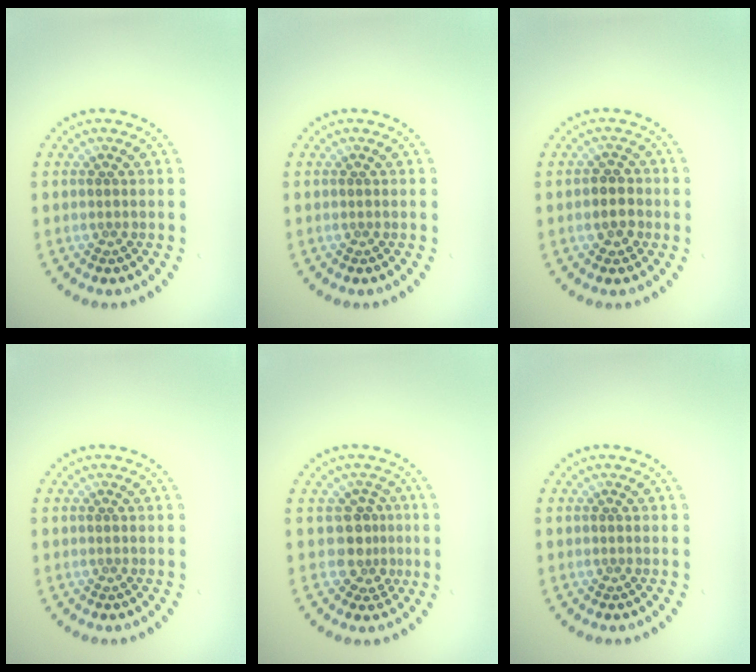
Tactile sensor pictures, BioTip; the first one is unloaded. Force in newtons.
{"total": 0.0}
{"total": 2.3, "press": 2.2, "slide": 0.7}
{"total": 0.0}
{"total": 2.6, "press": 1.9, "slide": 1.8}
{"total": 0.0}